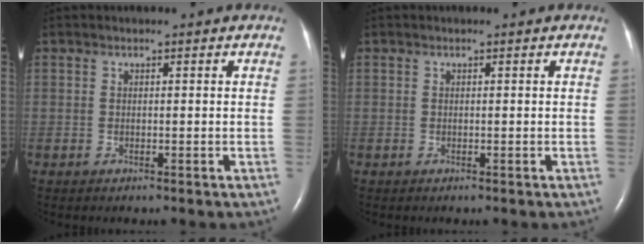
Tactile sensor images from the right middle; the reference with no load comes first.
{"total": 0.0}